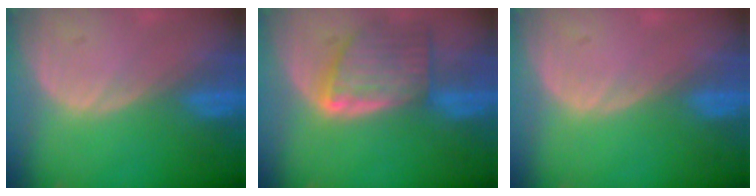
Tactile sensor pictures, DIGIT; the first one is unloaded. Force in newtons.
{"total": 8.0, "press": 7.3, "slide": 3.3}
{"total": 0.5, "press": 0.1, "slide": 0.5}